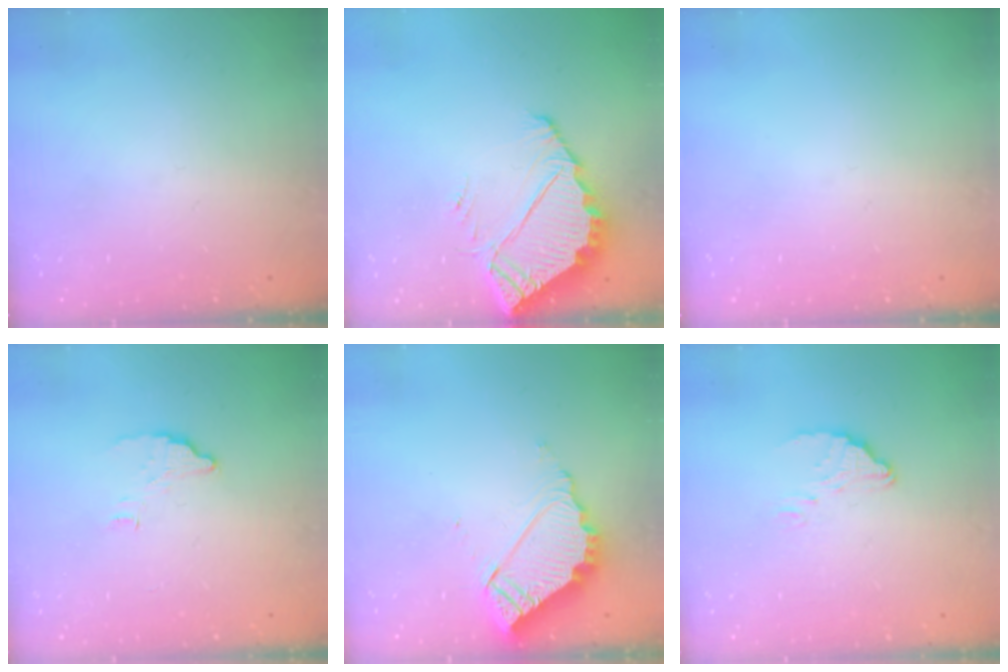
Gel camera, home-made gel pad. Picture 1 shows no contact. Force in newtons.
{"total": 5.3, "press": 5.3, "slide": 0.3}
{"total": 0.0}
{"total": 3.6, "press": 3.6, "slide": 0.1}
{"total": 9.7, "press": 9.6, "slide": 0.7}
{"total": 4.3, "press": 4.3, "slide": 0.1}